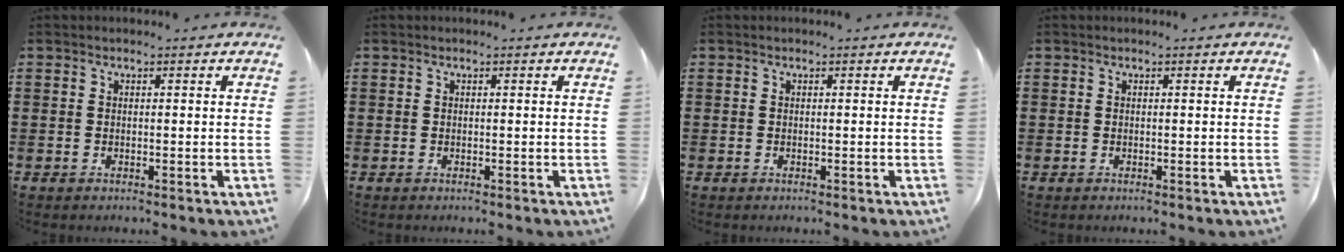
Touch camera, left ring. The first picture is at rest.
{"total": 0.0}
{"total": 0.0}
{"total": 0.0}